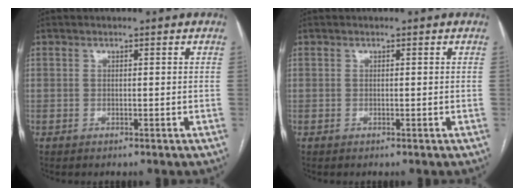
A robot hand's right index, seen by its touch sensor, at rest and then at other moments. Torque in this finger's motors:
{"motor_torque": [0.00, 0.00, 0.00, 0.00]}